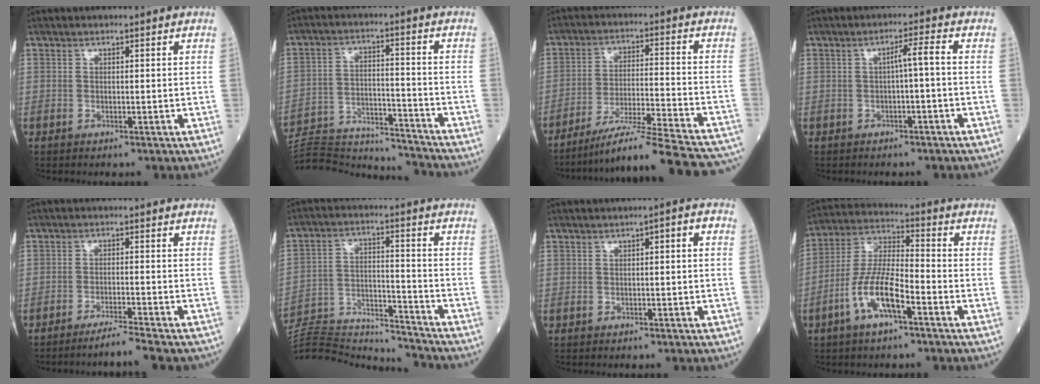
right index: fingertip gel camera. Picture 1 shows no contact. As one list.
[{"total": 18.2, "force": [-17.9, 1.3, 2.9], "torque": [-0.065, 0.013, -0.269]}, {"total": 23.7, "force": [-21.6, 0.1, 9.8], "torque": [-0.097, -0.023, -0.303]}, {"total": 2.6, "force": [-0.4, -0.2, 2.6], "torque": [-0.039, 0.007, -0.008]}, {"total": 6.6, "force": [-5.8, -0.6, 3.1], "torque": [-0.034, -0.015, -0.089]}, {"total": 20.0, "force": [-19.6, 1.2, 3.5], "torque": [-0.088, 0.011, -0.310]}, {"total": 1.9, "force": [0.1, 0.4, 1.9], "torque": [-0.025, 0.011, 0.001]}, {"total": 10.3, "force": [-4.7, 2.7, 8.9], "torque": [-0.186, 0.006, -0.090]}]